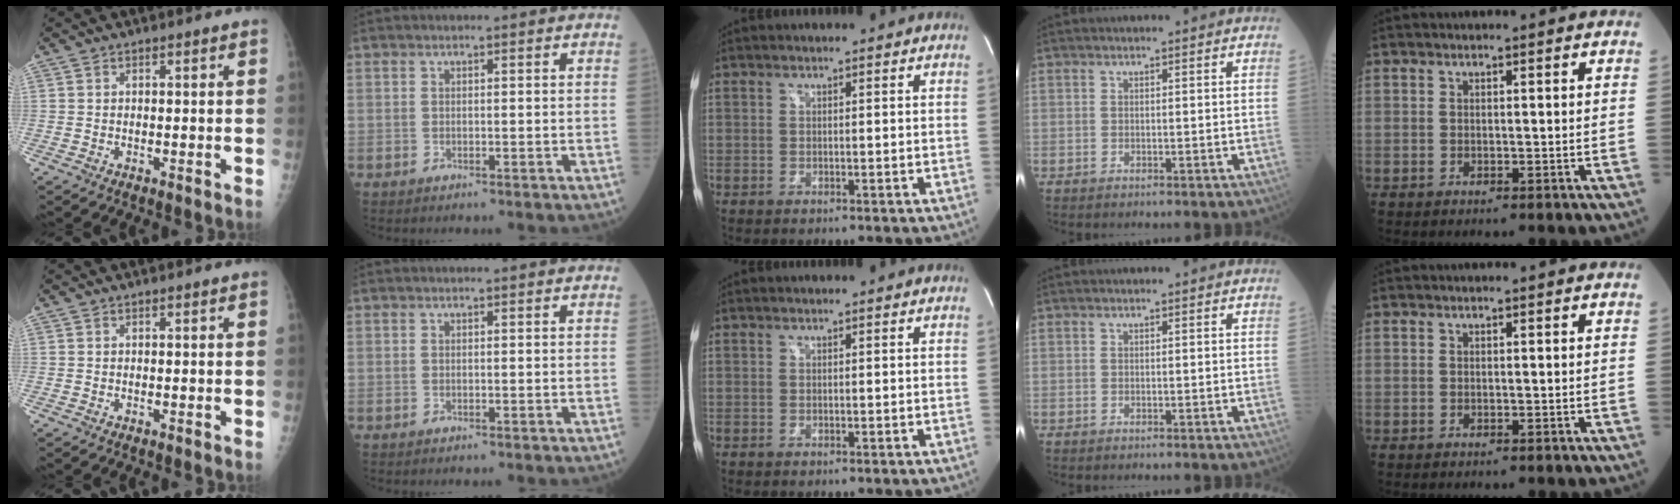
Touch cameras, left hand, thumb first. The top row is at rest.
{}